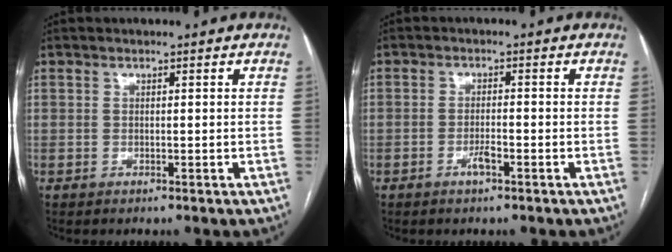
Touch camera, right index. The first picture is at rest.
{"total": 2.1, "force": [-1.3, 0.3, 1.7], "torque": [-0.032, 0.001, -0.022]}